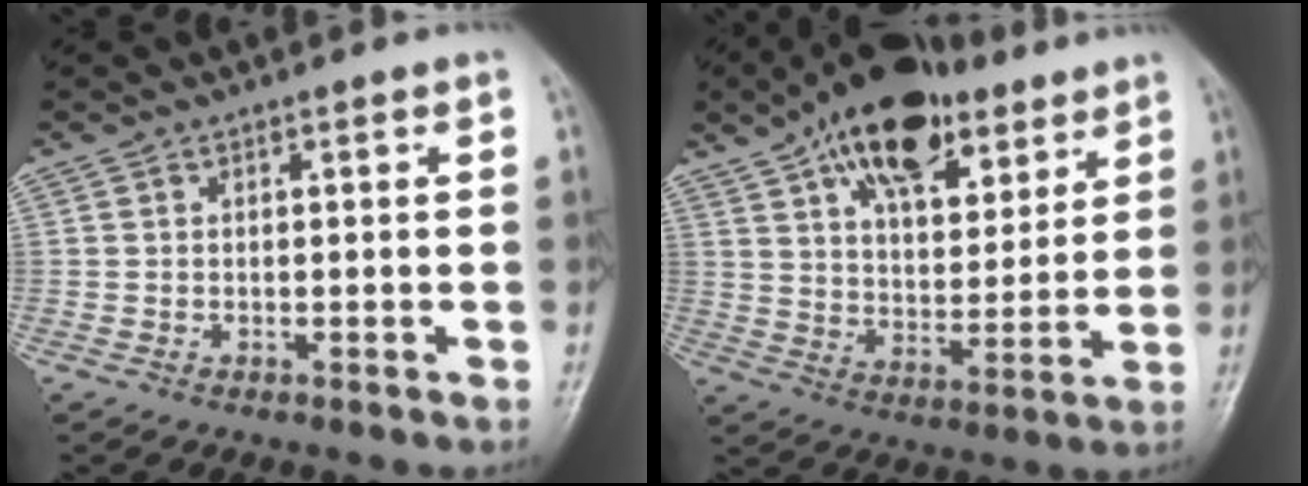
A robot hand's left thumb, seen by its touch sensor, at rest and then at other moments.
{"total": 19.6, "force": [11.6, 9.9, 12.2], "torque": [-0.155, -0.037, 0.189]}